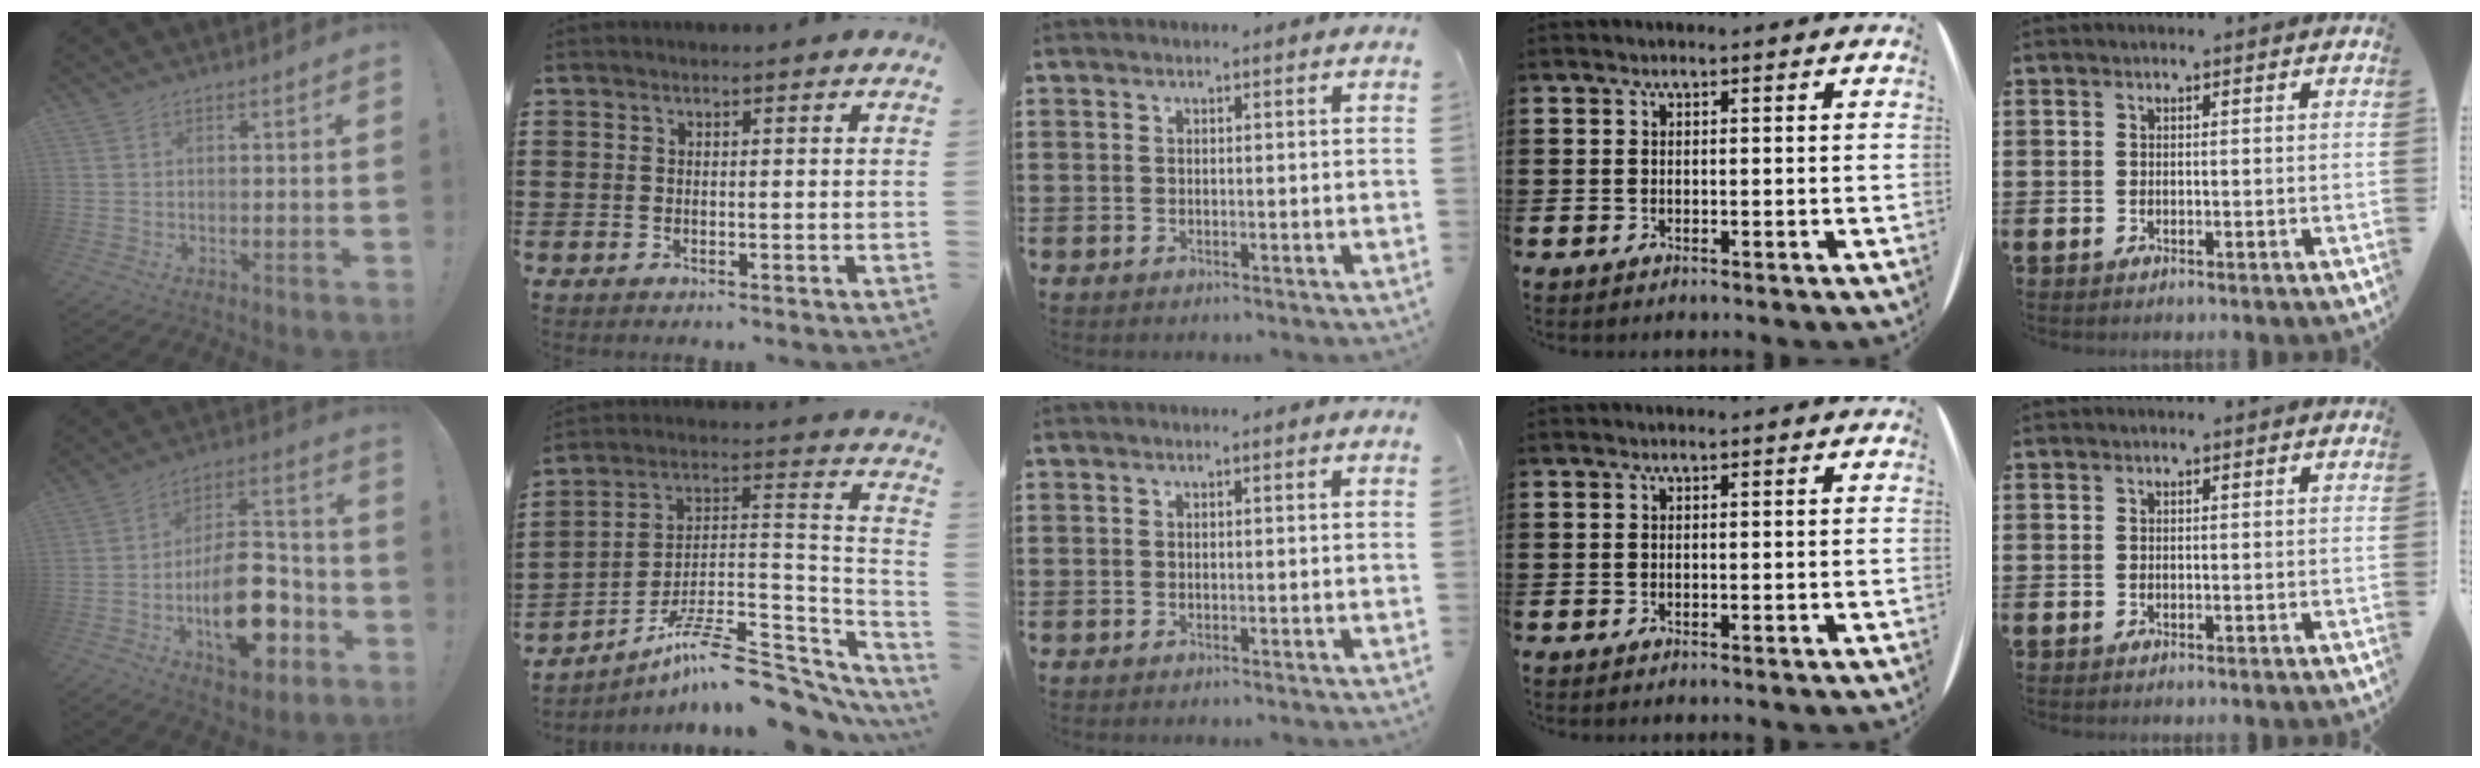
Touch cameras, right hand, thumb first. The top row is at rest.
{"thumb": {"total": 22.6, "force": [-8.2, 11.6, 17.6], "torque": [-0.276, 0.061, -0.118]}, "index": {"total": 11.3, "force": [-8.5, 2.2, 7.1], "torque": [-0.119, 0.016, -0.163]}}